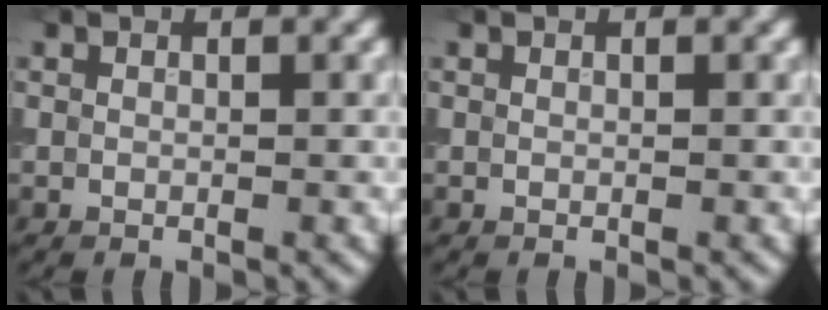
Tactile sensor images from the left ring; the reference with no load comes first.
{"total": 0.0}